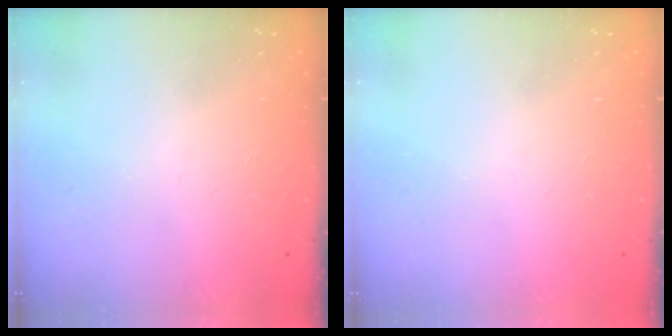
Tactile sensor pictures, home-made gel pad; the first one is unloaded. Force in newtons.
{"total": 0.0}